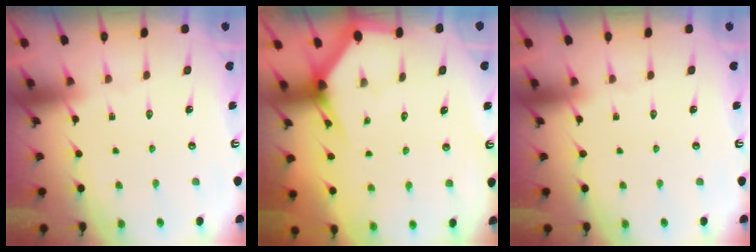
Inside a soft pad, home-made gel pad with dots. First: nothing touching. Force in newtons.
{"total": 2.8, "press": 2.8, "slide": 0.1}
{"total": 0.0}